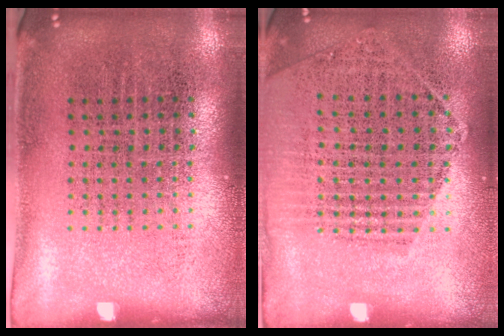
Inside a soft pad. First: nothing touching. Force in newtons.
{"total": 1.4, "press": 1.4, "slide": 0.1}